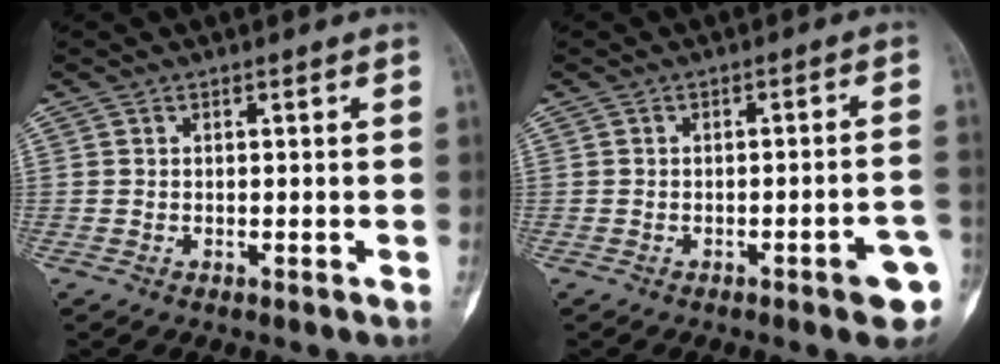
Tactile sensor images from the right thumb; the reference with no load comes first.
{"total": 6.2, "force": [-2.9, 1.3, 5.3], "torque": [-0.057, 0.021, -0.032]}